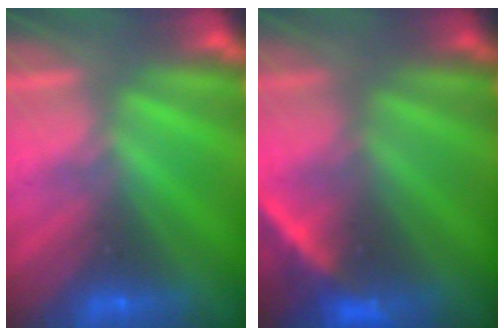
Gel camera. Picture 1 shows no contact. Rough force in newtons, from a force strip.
{"total": 2.2}